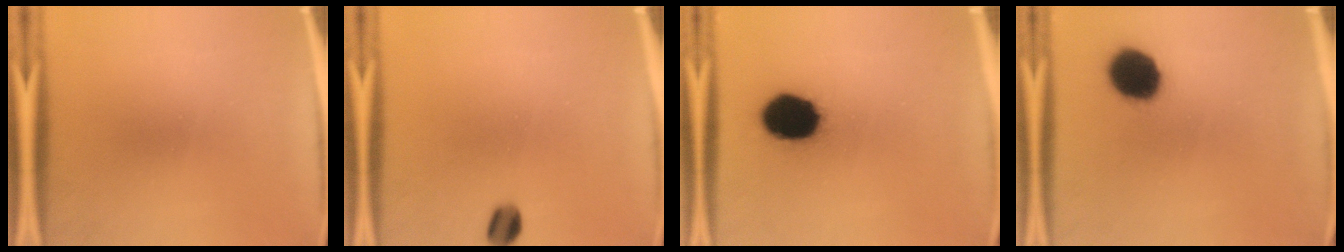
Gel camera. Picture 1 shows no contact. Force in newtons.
{"total": 4.3}
{"total": 15.8}
{"total": 11.8}